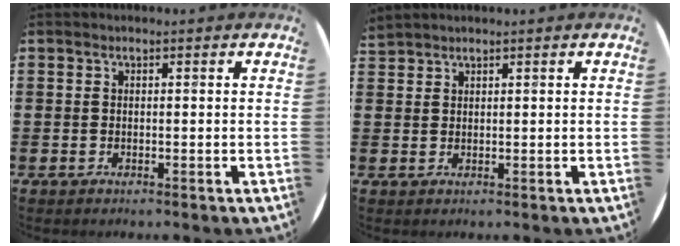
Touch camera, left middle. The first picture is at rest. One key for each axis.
{"total": 1.3, "fx": 1.2, "fy": 0.0, "fz": -0.2, "tx": 0.002, "ty": 0.000, "tz": 0.025}